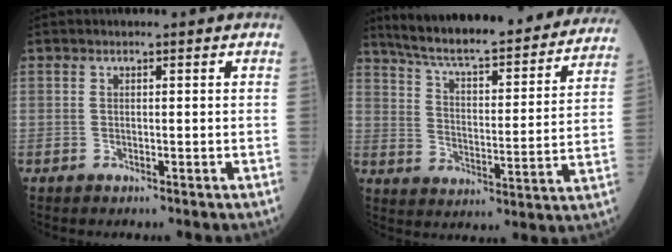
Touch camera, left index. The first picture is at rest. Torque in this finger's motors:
{"motor_torque": [0.33, -0.65, 0.32, 0.06]}